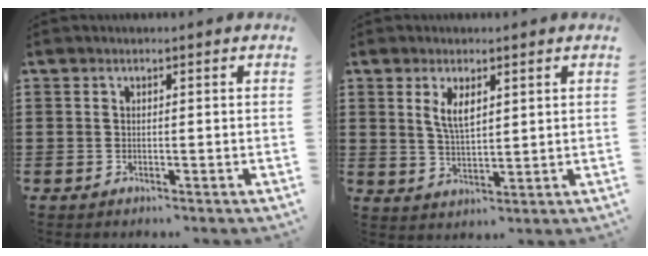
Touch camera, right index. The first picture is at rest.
{"total": 4.0, "force": [1.8, 1.6, 3.3], "torque": [-0.070, 0.004, 0.031]}